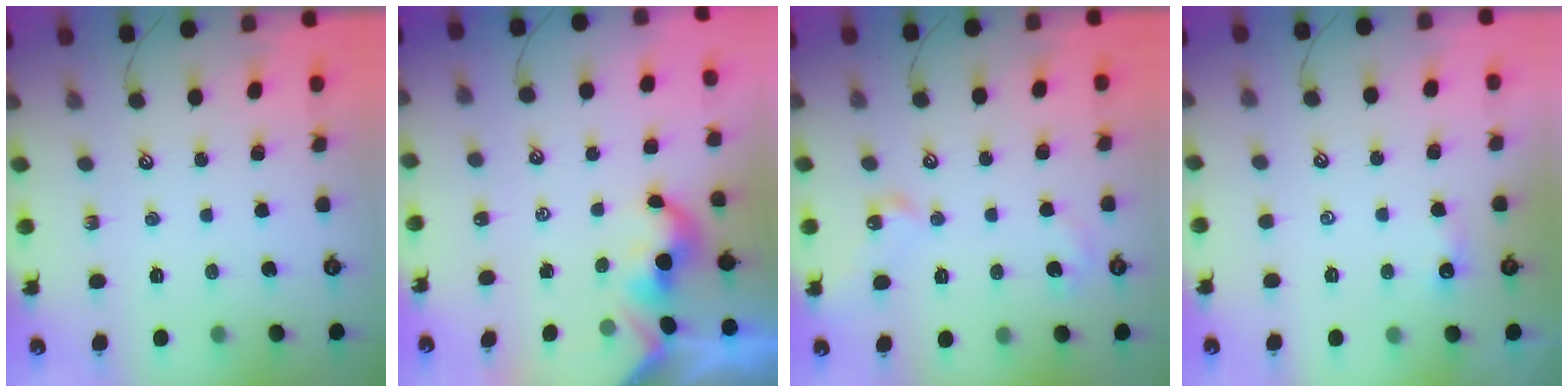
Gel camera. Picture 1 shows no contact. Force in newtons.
{"total": 2.2, "press": 2.2, "slide": 0.3}
{"total": 9.1, "press": 9.1, "slide": 0.7}
{"total": 1.9, "press": 1.9, "slide": 0.4}